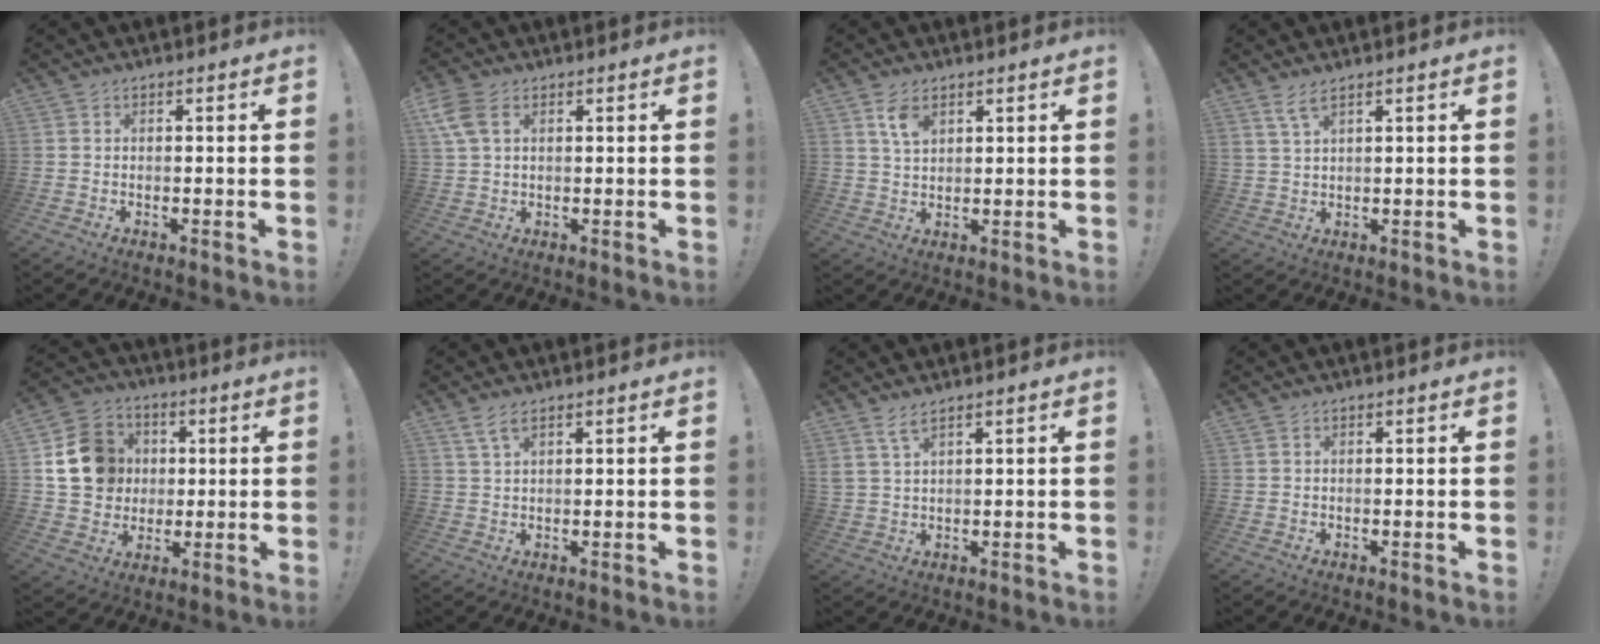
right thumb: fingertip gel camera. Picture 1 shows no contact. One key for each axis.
{"total": 6.7, "fx": 2.8, "fy": 4.0, "fz": 4.5, "tx": -0.097, "ty": -0.005, "tz": 0.053}
{"total": 5.4, "fx": 3.1, "fy": 2.9, "fz": 3.4, "tx": -0.050, "ty": -0.016, "tz": 0.054}
{"total": 4.5, "fx": 3.1, "fy": 0.8, "fz": 3.2, "tx": -0.073, "ty": -0.007, "tz": 0.059}
{"total": 15.1, "fx": 2.3, "fy": 13.4, "fz": 6.5, "tx": -0.089, "ty": 0.007, "tz": 0.056}
{"total": 3.8, "fx": 2.5, "fy": 1.0, "fz": 2.7, "tx": -0.056, "ty": -0.005, "tz": 0.046}
{"total": 4.2, "fx": 3.0, "fy": 0.4, "fz": 2.8, "tx": -0.067, "ty": -0.009, "tz": 0.057}
{"total": 0.0}